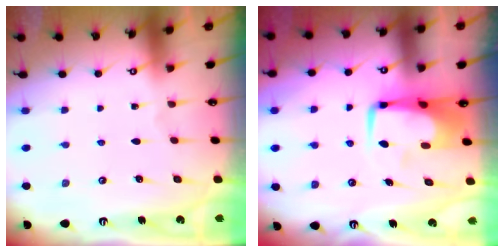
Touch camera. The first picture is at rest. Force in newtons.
{"total": 8.1, "press": 8.0, "slide": 0.8}